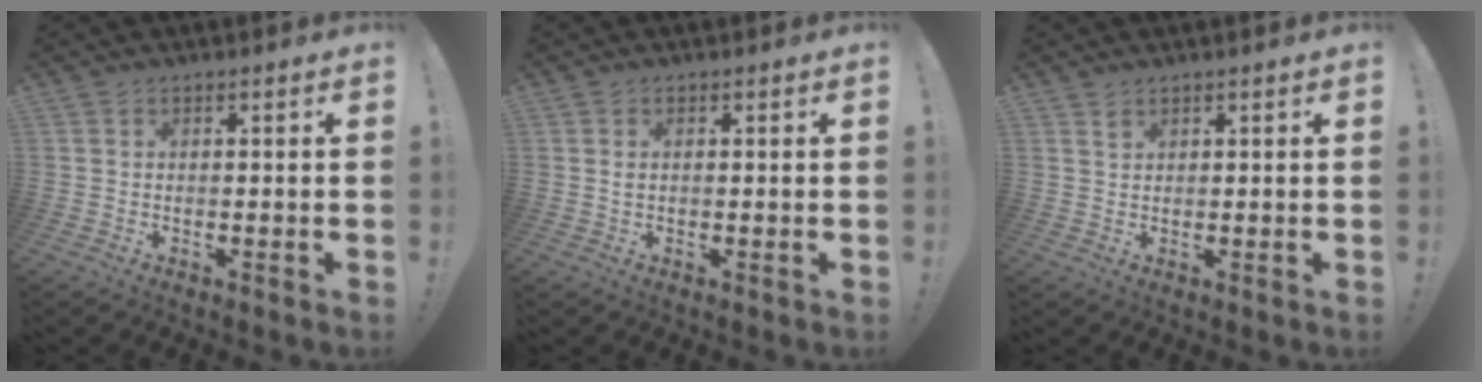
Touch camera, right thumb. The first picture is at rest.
{"total": 0.8, "force": [0.3, 0.3, 0.7], "torque": [-0.016, 0.002, 0.007]}
{"total": 1.2, "force": [0.9, 0.7, 0.4], "torque": [0.004, -0.005, 0.016]}